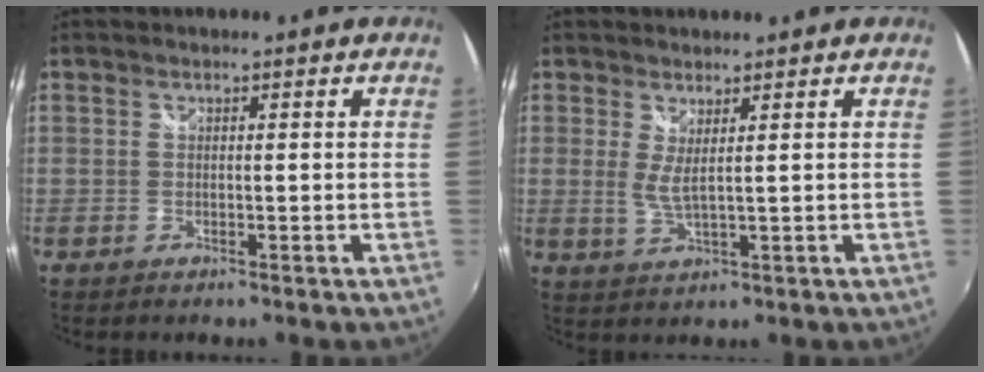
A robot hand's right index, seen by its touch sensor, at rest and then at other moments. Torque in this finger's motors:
{"motor_torque": [0.40, 0.00, 0.21, 0.04]}